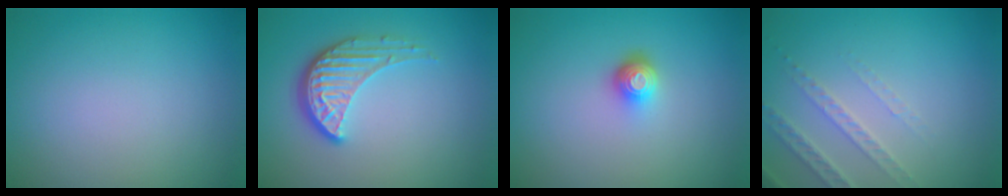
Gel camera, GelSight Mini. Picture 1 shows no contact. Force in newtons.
{"total": 4.1, "press": 3.0, "slide": 2.7}
{"total": 1.9, "press": 1.4, "slide": 1.3}
{"total": 2.5, "press": 2.4, "slide": 0.7}